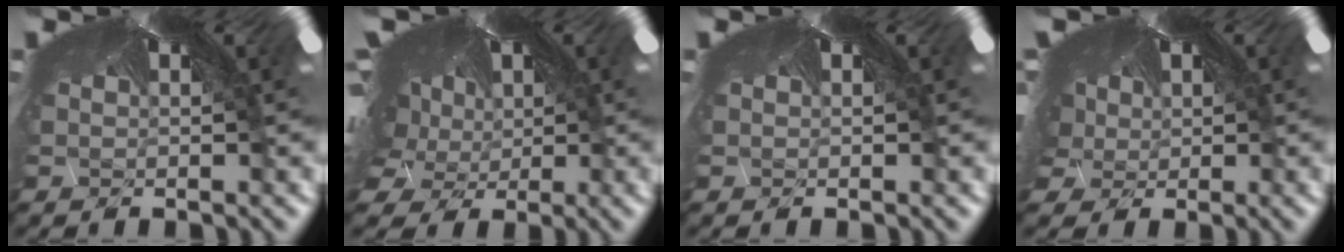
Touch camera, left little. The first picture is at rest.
{"total": 5.5, "force": [-4.2, 3.1, 1.8], "torque": [-0.085, -0.057, -0.036]}
{"total": 0.0}
{"total": 4.3, "force": [-3.0, 2.1, 2.2], "torque": [-0.069, -0.026, -0.024]}